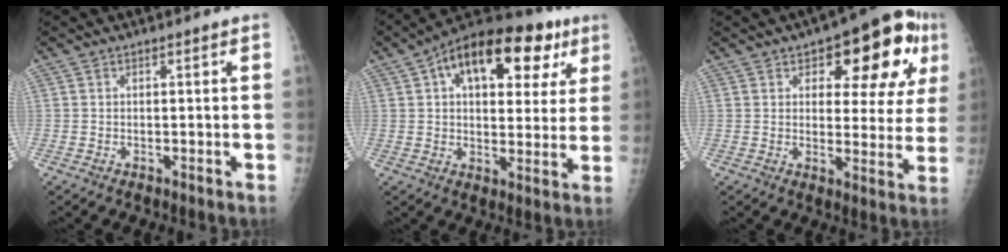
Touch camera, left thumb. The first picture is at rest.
{"total": 21.5, "force": [8.9, 11.6, 15.7], "torque": [-0.192, 0.022, 0.126]}
{"total": 16.5, "force": [6.9, 7.4, 13.0], "torque": [-0.128, 0.002, 0.086]}